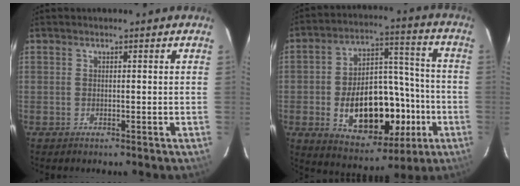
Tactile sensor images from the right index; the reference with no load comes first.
{"total": 20.5, "force": [-6.0, 12.0, 15.5], "torque": [-0.284, 0.029, -0.065]}